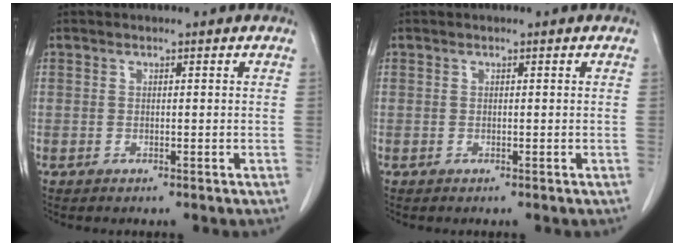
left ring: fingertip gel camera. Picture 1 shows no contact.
{"total": 0.0}